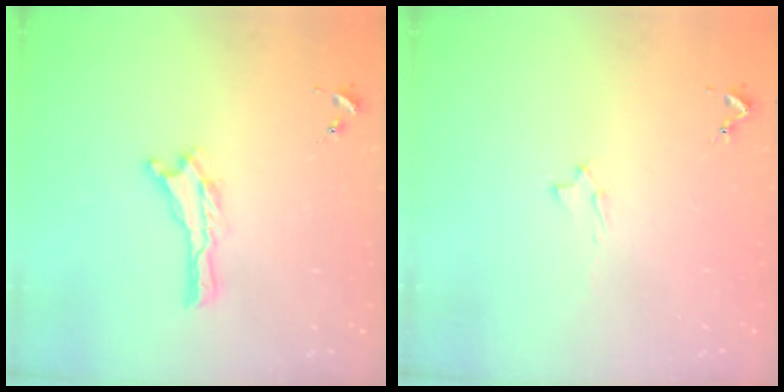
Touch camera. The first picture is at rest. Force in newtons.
{"total": 2.0, "press": 2.0, "slide": 0.4}